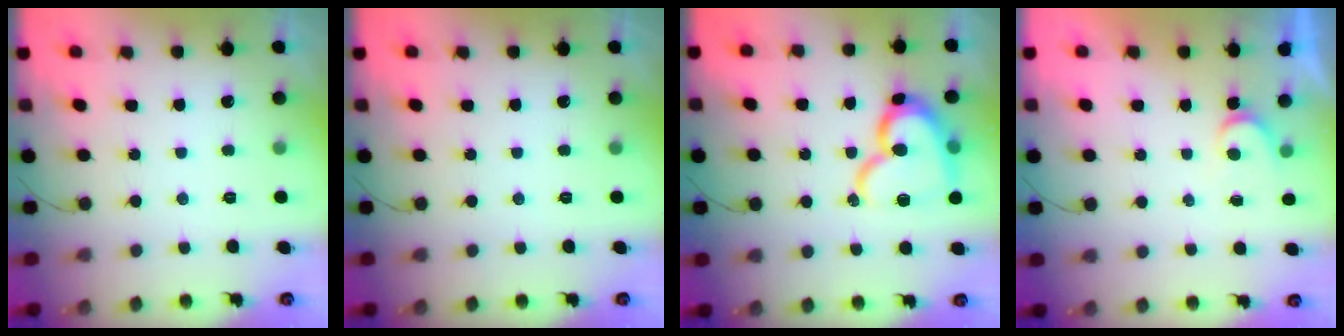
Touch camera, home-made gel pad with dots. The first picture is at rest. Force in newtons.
{"total": 0.0}
{"total": 17.1, "press": 17.0, "slide": 1.7}
{"total": 3.8, "press": 3.8, "slide": 0.3}